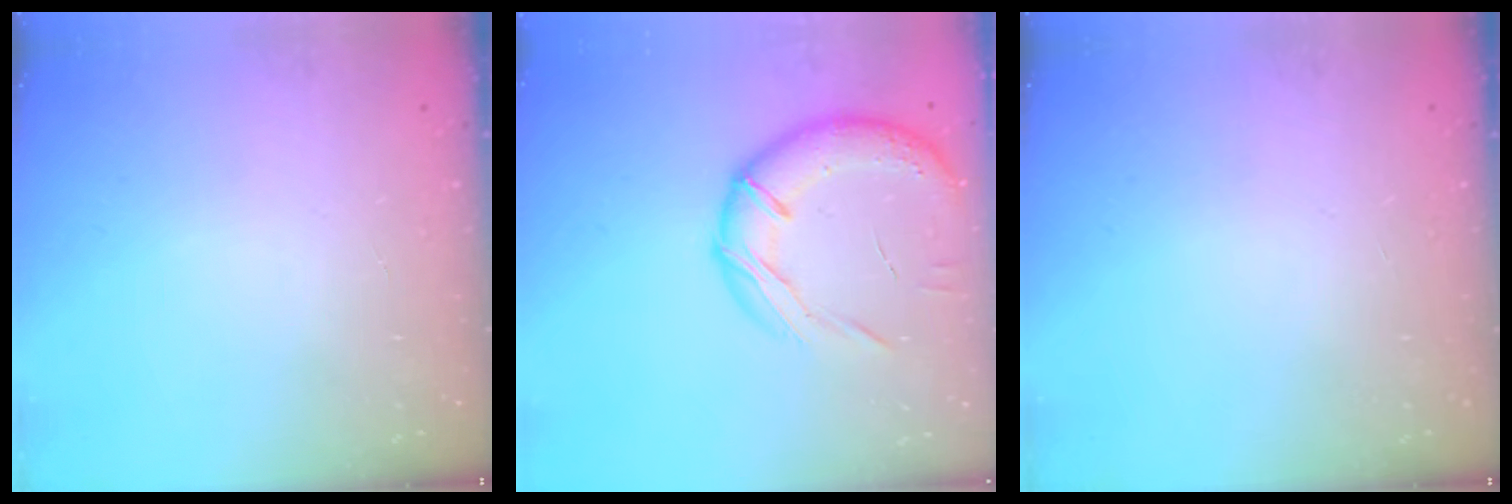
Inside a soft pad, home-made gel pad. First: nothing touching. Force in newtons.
{"total": 17.2, "press": 16.9, "slide": 3.1}
{"total": 0.0}